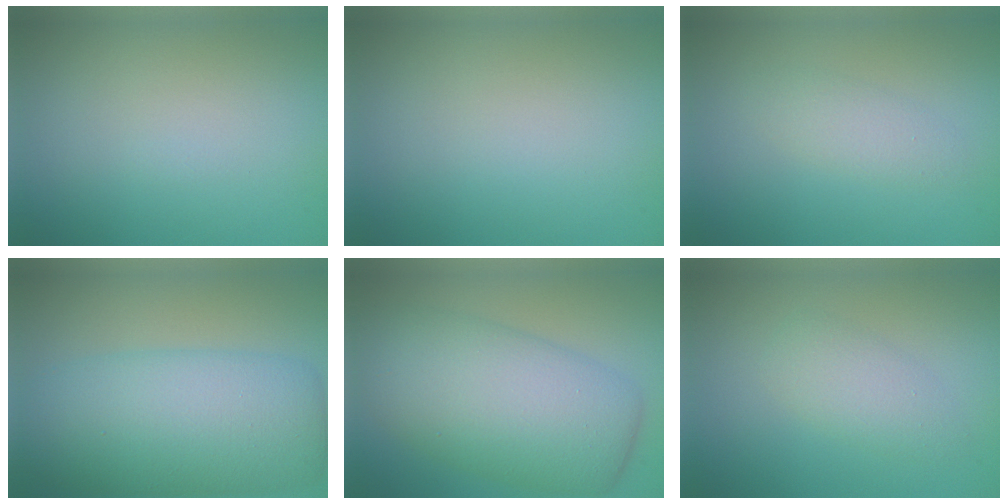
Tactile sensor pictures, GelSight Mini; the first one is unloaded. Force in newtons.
{"total": 0.0}
{"total": 1.9, "press": 1.9, "slide": 0.1}
{"total": 10.2, "press": 10.2, "slide": 0.3}
{"total": 9.8, "press": 9.8, "slide": 0.2}
{"total": 2.7, "press": 2.7, "slide": 0.1}